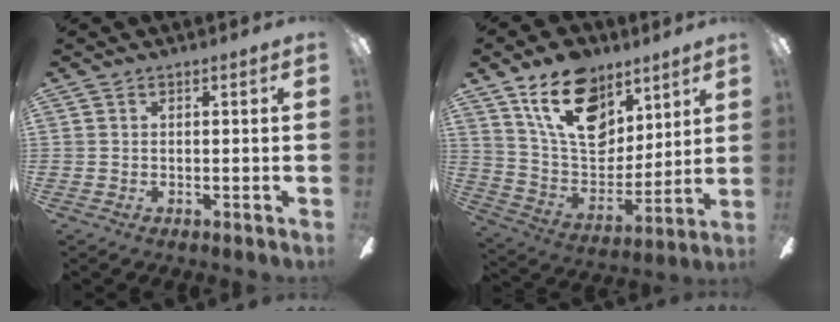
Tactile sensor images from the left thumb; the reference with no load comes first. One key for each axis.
{"total": 20.0, "fx": 11.6, "fy": 12.4, "fz": 10.5, "tx": -0.167, "ty": -0.055, "tz": 0.213}